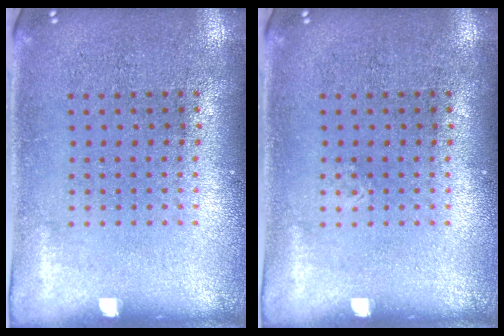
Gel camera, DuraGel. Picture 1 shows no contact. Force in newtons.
{"total": 0.0}